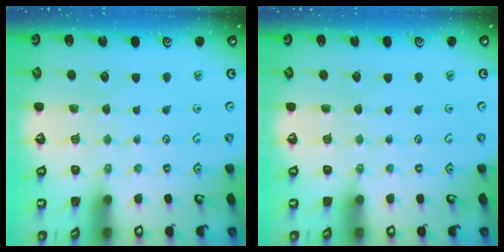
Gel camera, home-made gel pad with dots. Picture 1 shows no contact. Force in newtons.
{"total": 0.0}